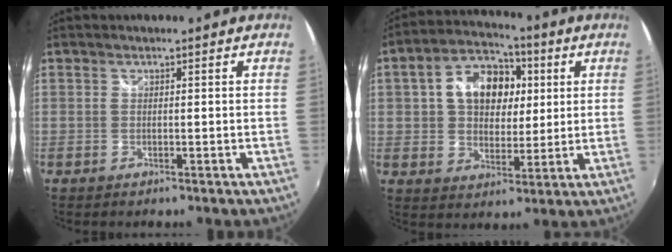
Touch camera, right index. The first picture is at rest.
{"total": 13.9, "force": [3.2, 9.9, 9.3], "torque": [-0.182, 0.038, 0.056]}